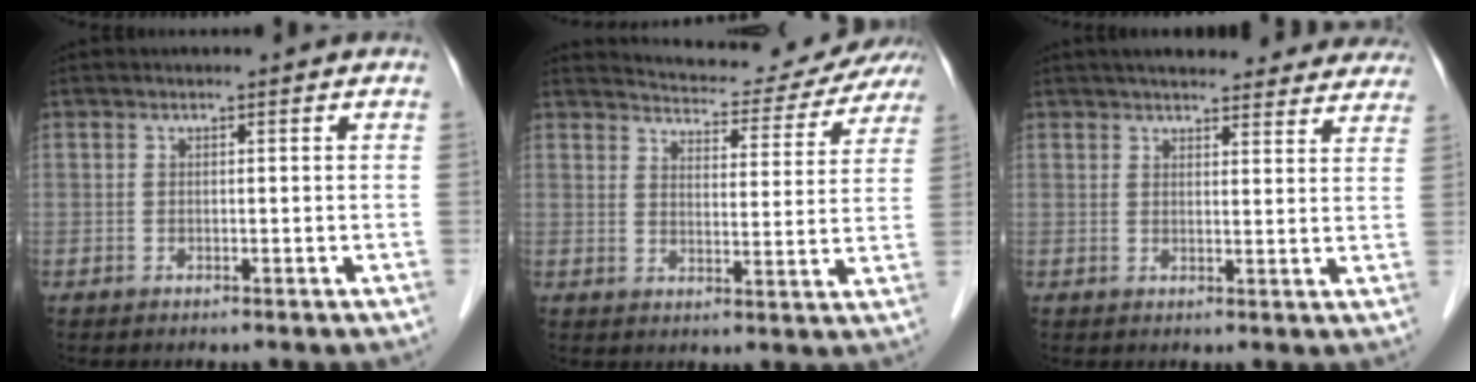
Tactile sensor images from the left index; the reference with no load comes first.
{"total": 13.6, "force": [13.2, 2.0, 2.6], "torque": [-0.032, -0.018, 0.154]}
{"total": 20.6, "force": [18.6, 4.9, 7.2], "torque": [-0.085, 0.010, 0.220]}